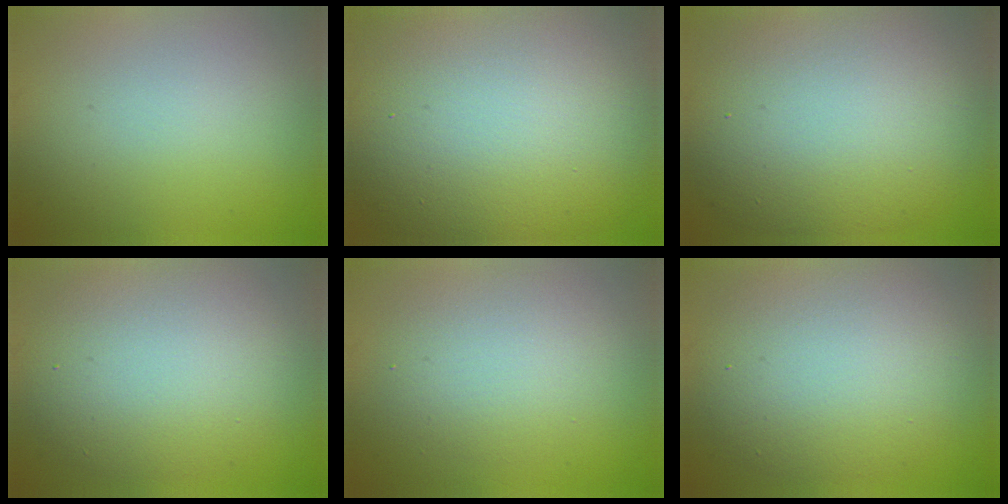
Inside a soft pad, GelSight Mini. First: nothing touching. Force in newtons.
{"total": 16.4, "press": 16.4, "slide": 0.8}
{"total": 11.6, "press": 11.6, "slide": 0.7}
{"total": 7.3, "press": 7.3, "slide": 0.3}
{"total": 3.8, "press": 3.8, "slide": 0.3}
{"total": 7.8, "press": 7.8, "slide": 0.5}